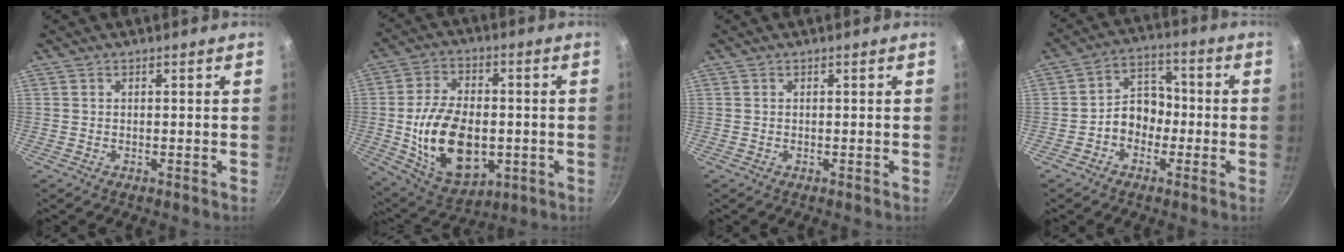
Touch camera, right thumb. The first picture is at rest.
{"total": 18.5, "force": [-2.3, 11.6, 14.3], "torque": [-0.234, 0.007, -0.024]}
{"total": 0.0}
{"total": 7.6, "force": [-2.0, 6.1, 4.1], "torque": [-0.019, 0.035, -0.043]}